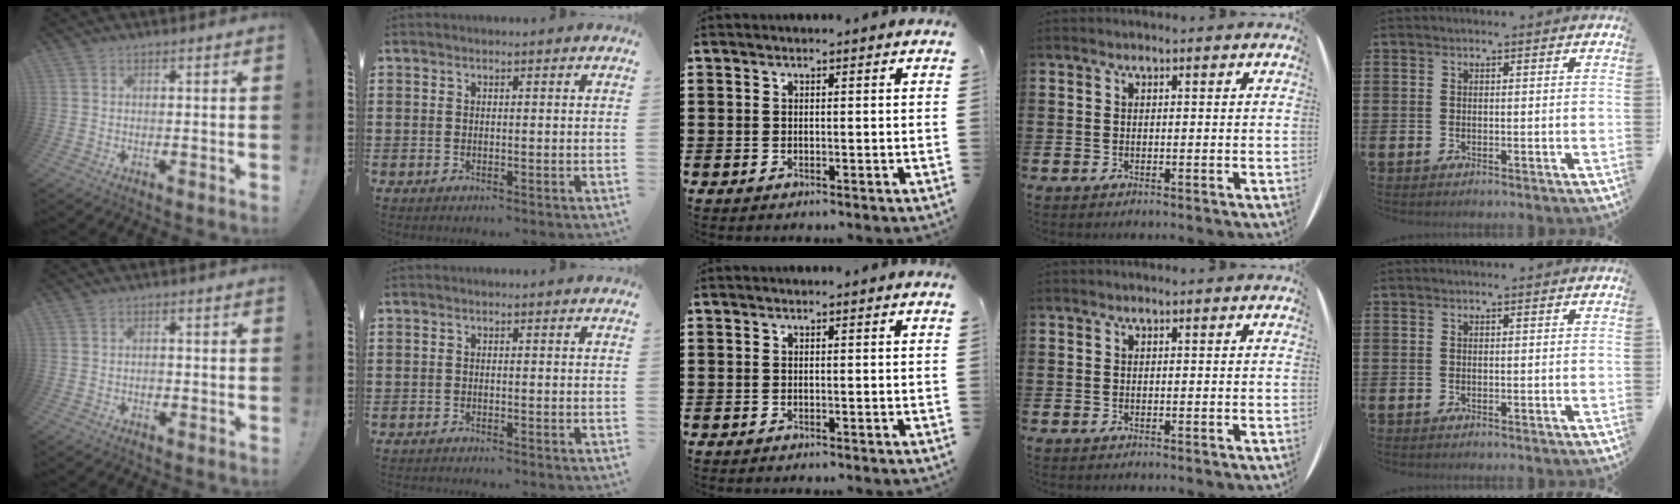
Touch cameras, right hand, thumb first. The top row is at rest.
{"thumb": {"total": 1.6, "force": [-0.7, 1.1, 0.9], "torque": [-0.008, 0.002, -0.013]}, "index": {"total": 0.6, "force": [-0.6, 0.0, 0.1], "torque": [-0.002, -0.001, -0.013]}}